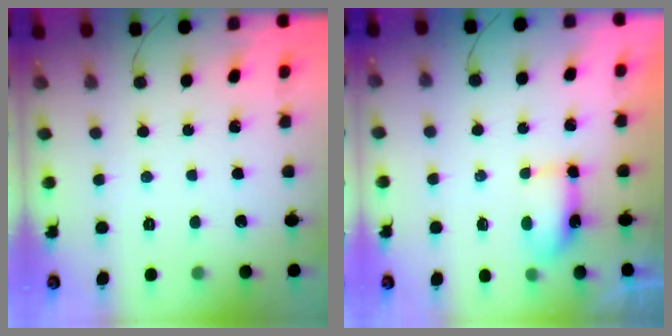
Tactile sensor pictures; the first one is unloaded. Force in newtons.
{"total": 5.0, "press": 5.0, "slide": 0.5}